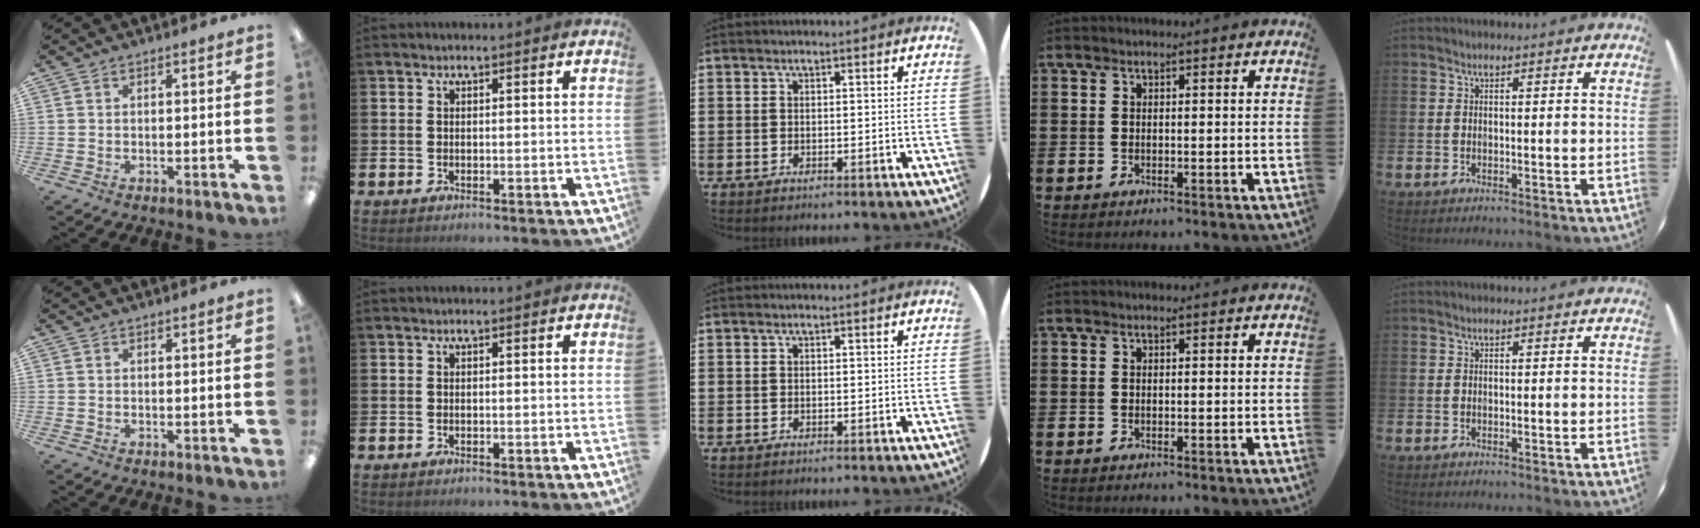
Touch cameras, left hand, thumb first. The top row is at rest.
{}